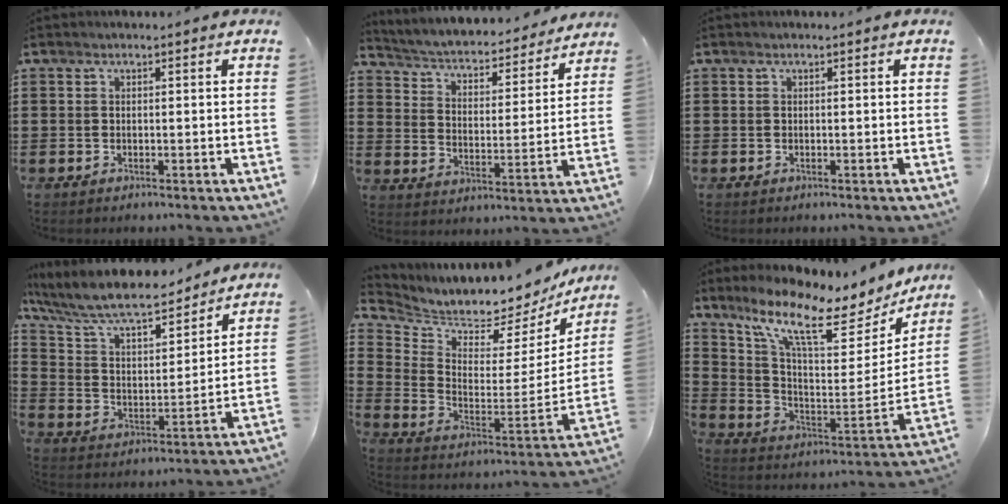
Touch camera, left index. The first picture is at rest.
{"total": 3.2, "force": [3.0, 0.3, 1.0], "torque": [-0.038, -0.034, 0.040]}
{"total": 0.0}
{"total": 8.8, "force": [7.8, 1.5, 3.9], "torque": [-0.109, -0.048, 0.131]}
{"total": 4.6, "force": [4.5, 0.3, -0.4], "torque": [-0.029, -0.065, 0.072]}
{"total": 10.7, "force": [8.0, 2.6, 6.6], "torque": [-0.150, -0.060, 0.128]}